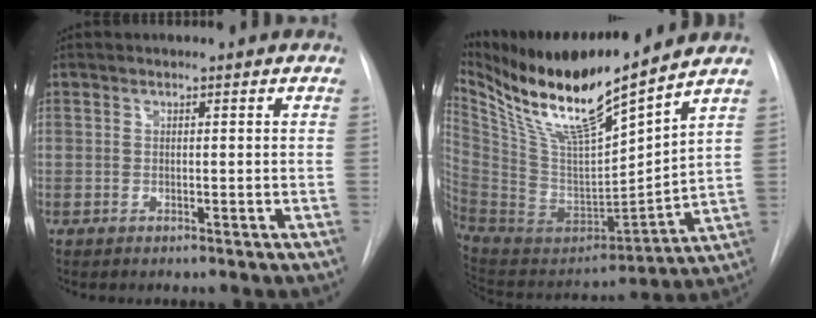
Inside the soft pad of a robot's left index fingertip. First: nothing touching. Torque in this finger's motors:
{"motor_torque": [1.01, -1.12, 0.35, 0.09]}